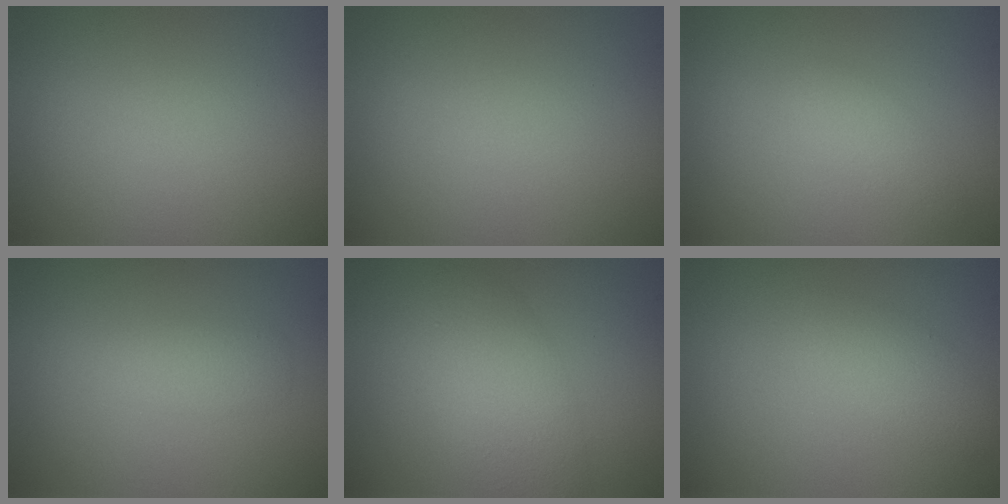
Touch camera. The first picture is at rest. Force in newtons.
{"total": 0.5, "press": 0.5, "slide": 0.1}
{"total": 1.3, "press": 1.3, "slide": 0.0}
{"total": 1.4, "press": 1.4, "slide": 0.0}
{"total": 4.5, "press": 4.5, "slide": 0.1}
{"total": 2.2, "press": 2.2, "slide": 0.1}